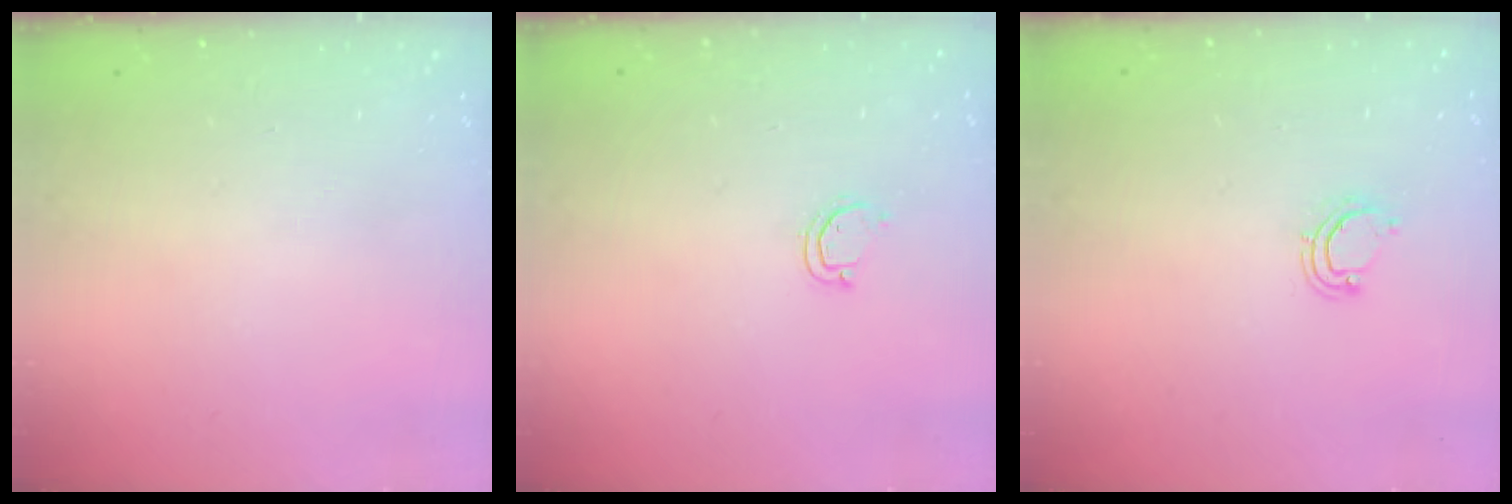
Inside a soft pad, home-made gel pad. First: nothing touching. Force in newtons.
{"total": 3.2, "press": 3.2, "slide": 0.2}
{"total": 4.6, "press": 4.6, "slide": 0.3}